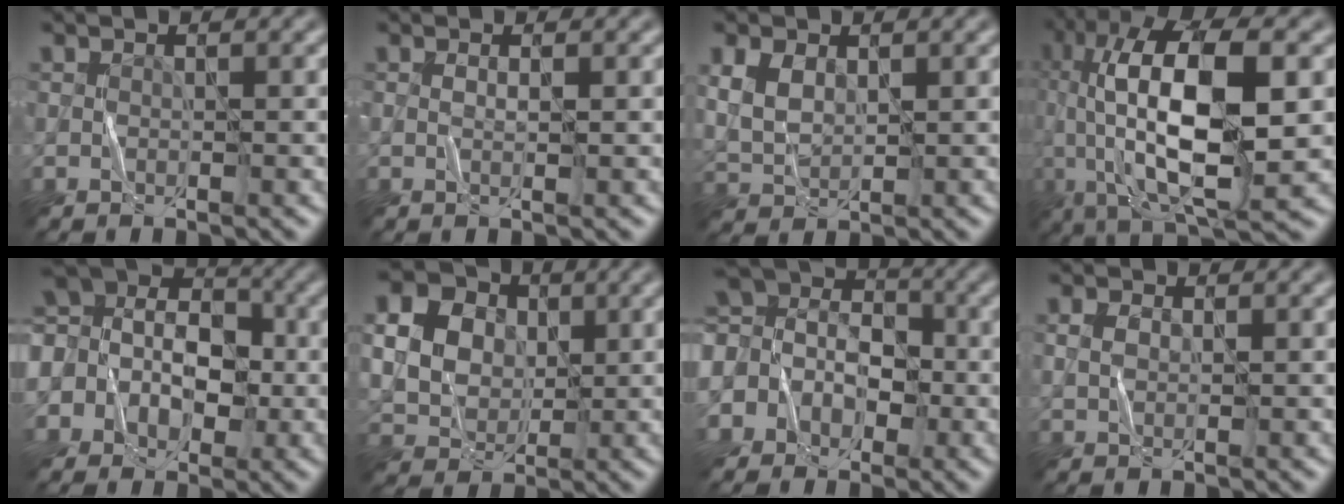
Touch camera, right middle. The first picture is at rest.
{"total": 0.8, "force": [0.0, 0.0, 0.8], "torque": [-0.021, 0.001, -0.001]}
{"total": 3.4, "force": [1.0, 2.2, 2.4], "torque": [-0.065, 0.000, 0.023]}
{"total": 14.2, "force": [0.5, 5.2, 13.2], "torque": [-0.252, 0.015, 0.006]}
{"total": 11.1, "force": [1.4, 9.0, 6.4], "torque": [-0.129, 0.045, -0.020]}
{"total": 13.6, "force": [3.9, 11.4, 6.3], "torque": [-0.162, 0.027, 0.069]}
{"total": 9.6, "force": [-0.2, 8.6, 4.2], "torque": [-0.121, 0.051, -0.054]}
{"total": 1.2, "force": [0.2, 0.8, 0.9], "torque": [-0.023, 0.003, 0.004]}